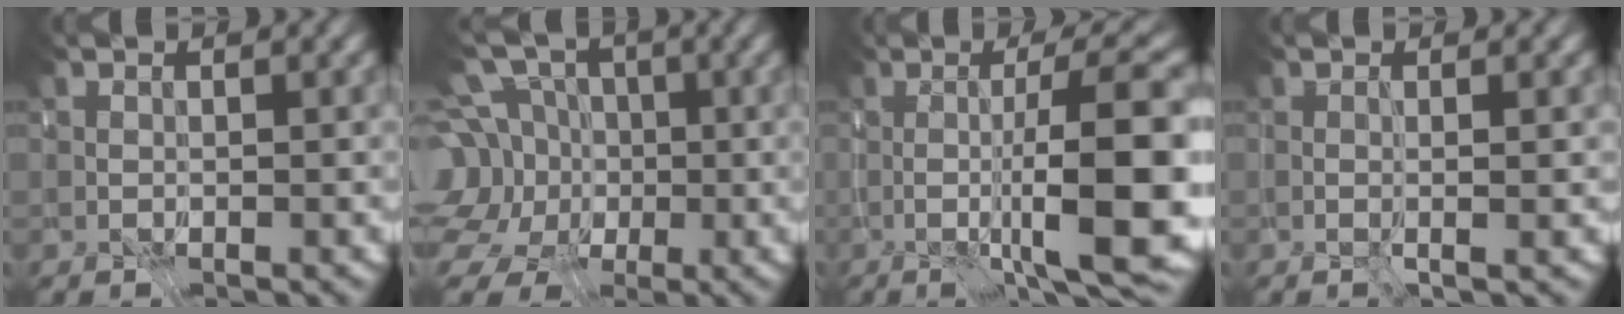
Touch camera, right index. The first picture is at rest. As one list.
[{"total": 12.0, "force": [-0.1, 10.2, 6.3], "torque": [-0.169, 0.009, -0.016]}, {"total": 9.2, "force": [-2.8, -1.0, 8.7], "torque": [-0.113, -0.018, -0.035]}, {"total": 1.3, "force": [-0.5, -1.1, 0.4], "torque": [0.018, -0.013, -0.006]}]